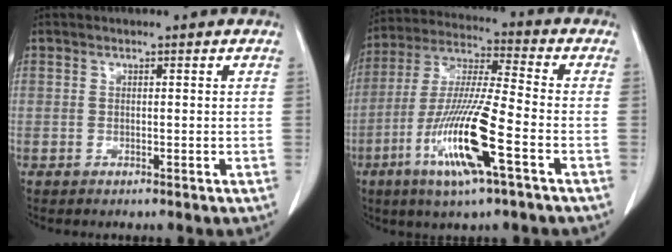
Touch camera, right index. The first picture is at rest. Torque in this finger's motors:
{"motor_torque": [1.88, -0.26, 0.69, 0.16]}